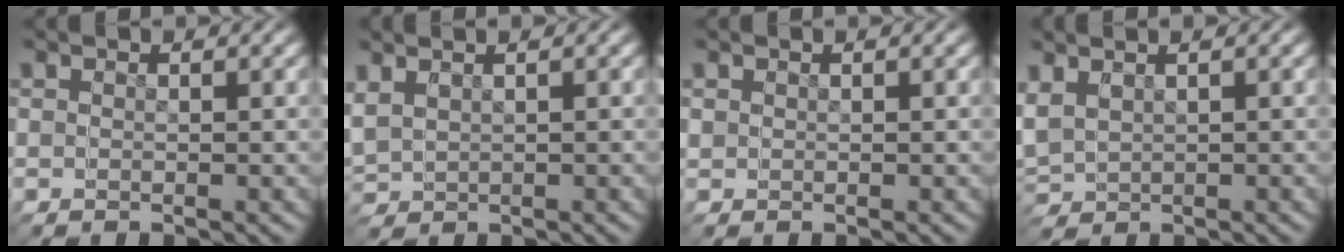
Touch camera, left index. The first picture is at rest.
{"total": 2.5, "force": [0.2, 2.4, 0.7], "torque": [-0.038, -0.008, 0.015]}
{"total": 0.7, "force": [0.0, 0.7, -0.1], "torque": [0.004, -0.003, 0.001]}
{"total": 3.8, "force": [0.2, 3.6, 1.3], "torque": [-0.055, -0.013, 0.015]}